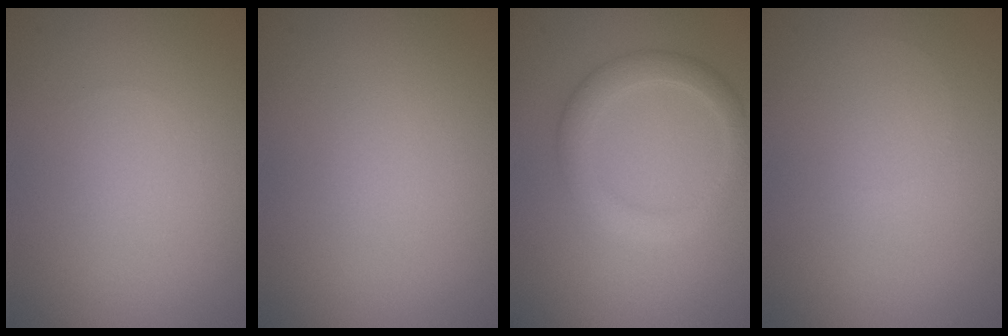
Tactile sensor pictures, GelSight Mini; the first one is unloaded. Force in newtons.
{"total": 0.0}
{"total": 3.1, "press": 3.1, "slide": 0.1}
{"total": 0.0}